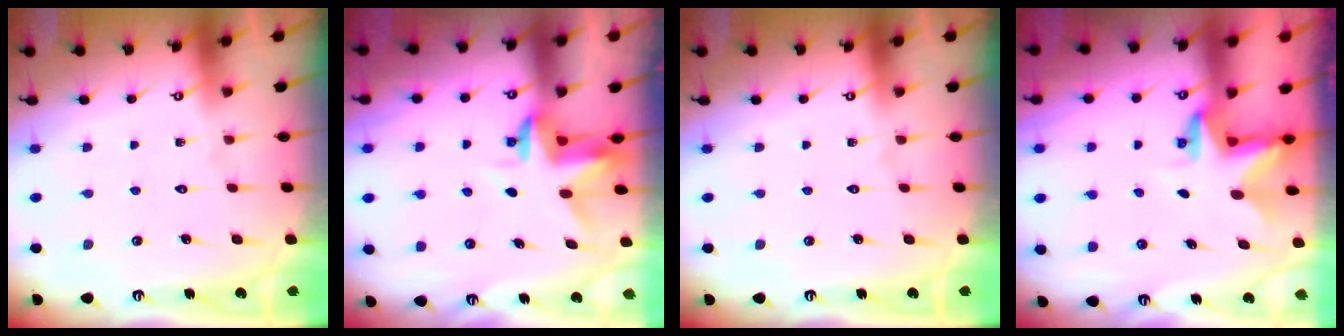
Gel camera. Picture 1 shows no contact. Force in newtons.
{"total": 3.3, "press": 3.3, "slide": 0.4}
{"total": 0.0}
{"total": 2.8, "press": 2.8, "slide": 0.2}